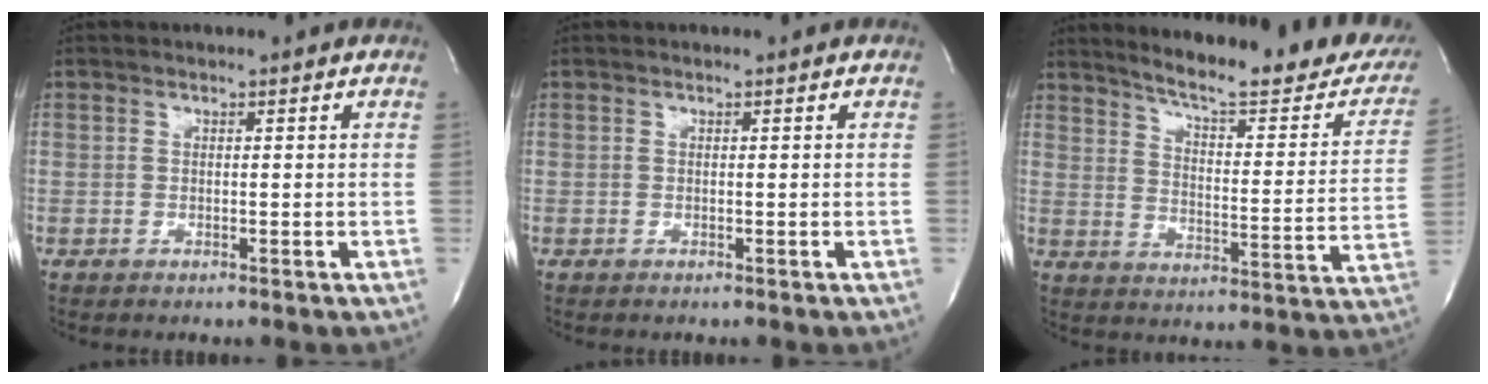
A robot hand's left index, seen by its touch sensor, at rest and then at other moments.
{"total": 0.0}
{"total": 23.2, "force": [20.2, 3.5, 11.0], "torque": [-0.149, -0.067, 0.247]}